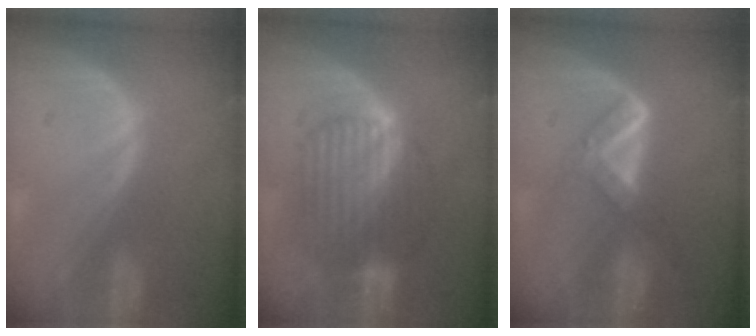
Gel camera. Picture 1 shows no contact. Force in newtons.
{"total": 8.4, "press": 8.4, "slide": 0.5}
{"total": 5.5, "press": 4.7, "slide": 2.8}